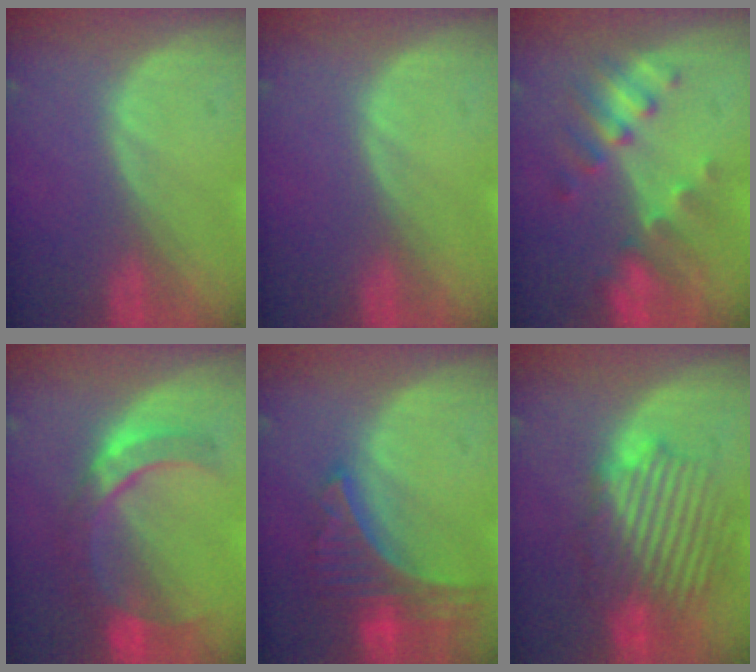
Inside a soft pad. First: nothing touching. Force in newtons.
{"total": 0.0}
{"total": 7.7, "press": 6.9, "slide": 3.3}
{"total": 7.1, "press": 7.0, "slide": 0.8}
{"total": 8.5, "press": 7.4, "slide": 4.3}
{"total": 9.6, "press": 9.4, "slide": 2.2}